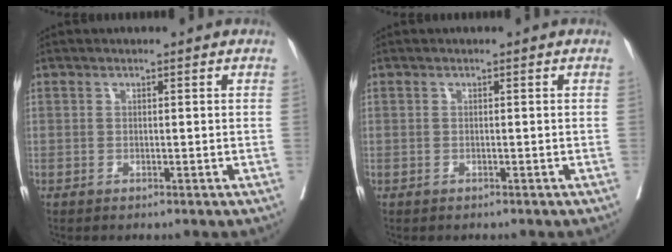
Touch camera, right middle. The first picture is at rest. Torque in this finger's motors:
{"motor_torque": [0.32, -0.59, -0.01, 0.00]}